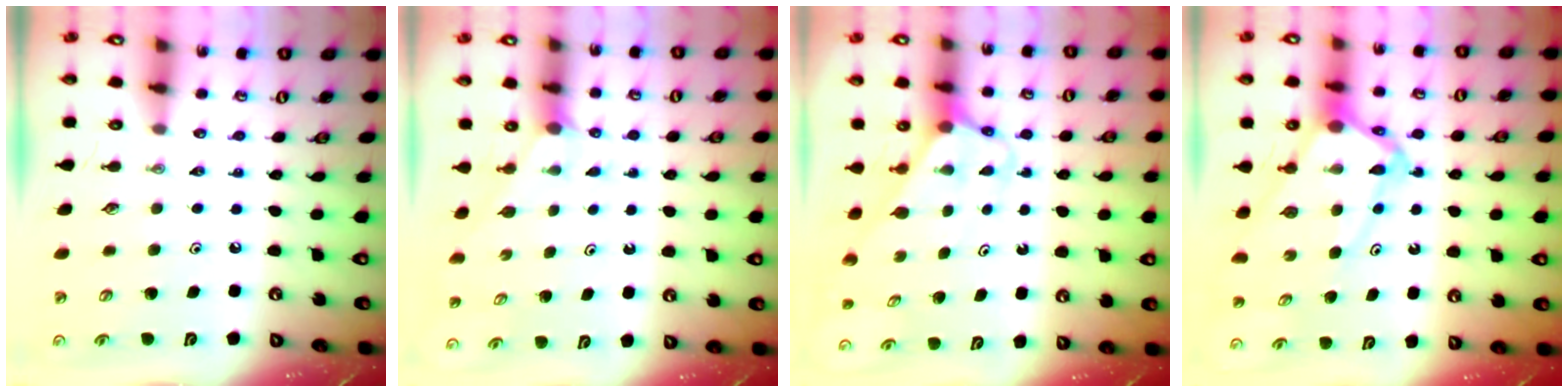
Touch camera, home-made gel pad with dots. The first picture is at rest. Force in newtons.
{"total": 1.4, "press": 1.4, "slide": 0.1}
{"total": 2.8, "press": 2.8, "slide": 0.3}
{"total": 9.5, "press": 9.5, "slide": 0.8}